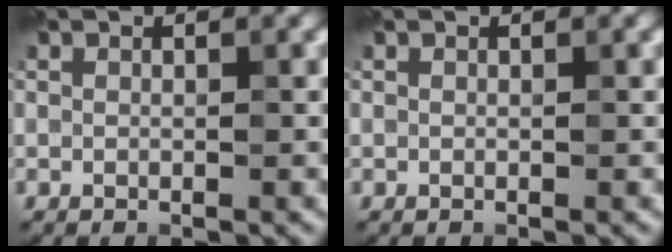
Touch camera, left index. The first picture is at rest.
{"total": 0.0}